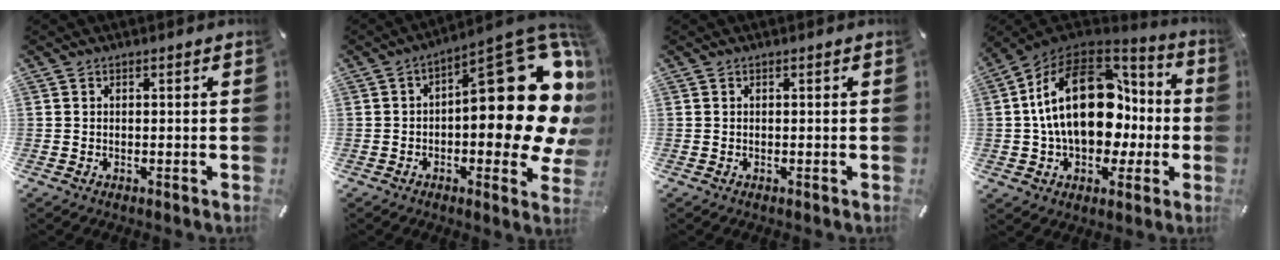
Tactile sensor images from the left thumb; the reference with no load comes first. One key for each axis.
{"total": 24.7, "fx": 5.3, "fy": 10.3, "fz": 21.8, "tx": -0.271, "ty": -0.063, "tz": 0.095}
{"total": 0.0}
{"total": 24.9, "fx": 2.2, "fy": 16.6, "fz": 18.4, "tx": -0.335, "ty": 0.000, "tz": 0.046}